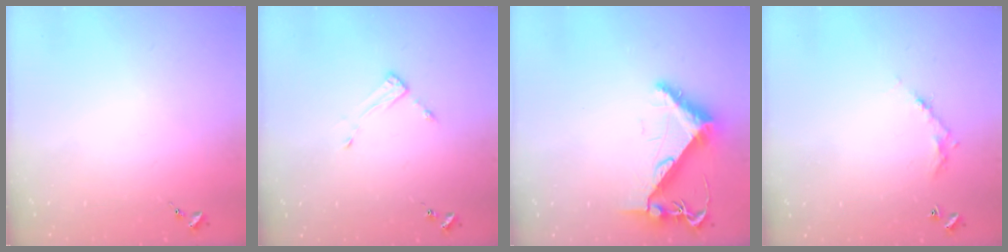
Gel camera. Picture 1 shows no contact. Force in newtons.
{"total": 3.3, "press": 3.2, "slide": 0.3}
{"total": 8.3, "press": 8.2, "slide": 1.0}
{"total": 5.2, "press": 5.2, "slide": 0.3}